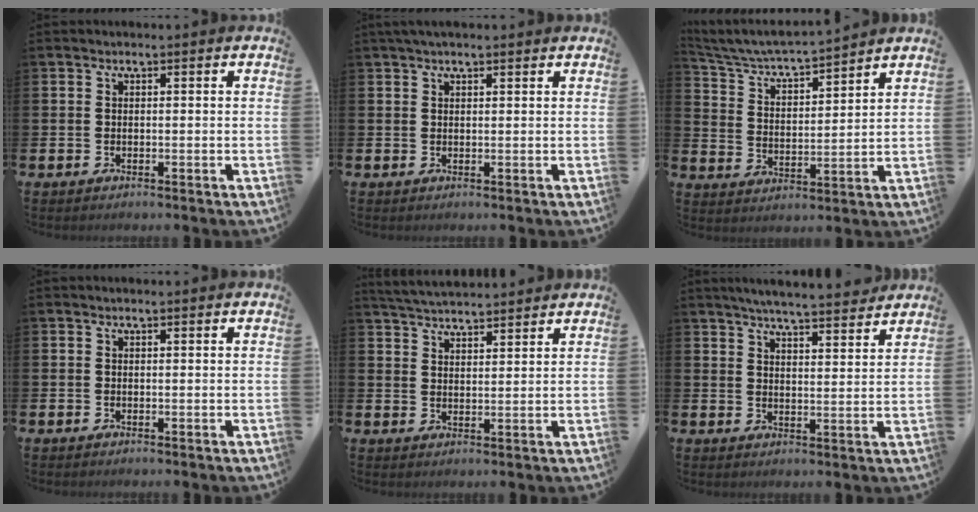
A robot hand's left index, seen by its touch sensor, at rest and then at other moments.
{"total": 1.7, "force": [1.4, 0.3, 0.8], "torque": [-0.018, 0.005, 0.025]}
{"total": 4.9, "force": [4.7, 0.4, 1.3], "torque": [-0.054, -0.042, 0.076]}
{"total": 0.0}
{"total": 4.2, "force": [4.2, 0.2, 0.1], "torque": [-0.022, -0.021, 0.078]}
{"total": 5.7, "force": [5.6, -0.1, 1.2], "torque": [-0.034, -0.035, 0.099]}